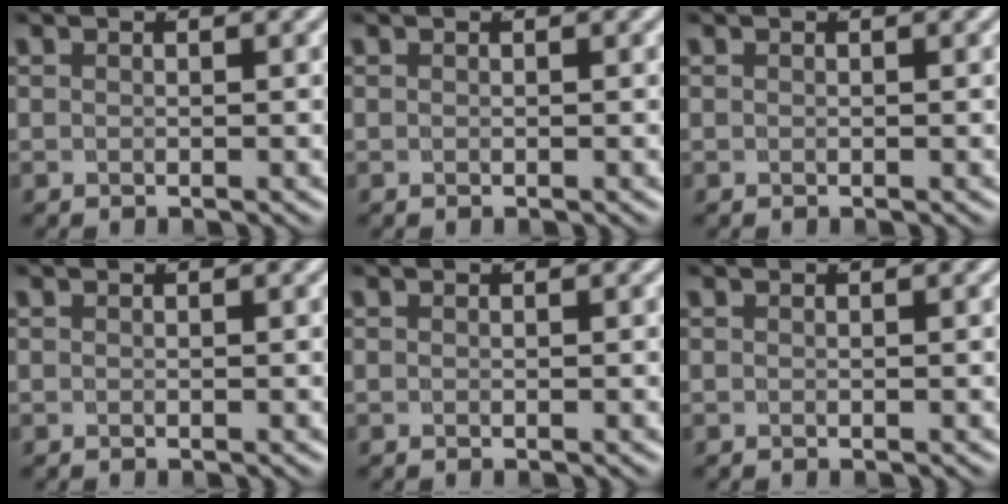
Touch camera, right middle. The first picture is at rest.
{"total": 0.0}
{"total": 0.0}
{"total": 0.0}
{"total": 0.0}
{"total": 0.0}